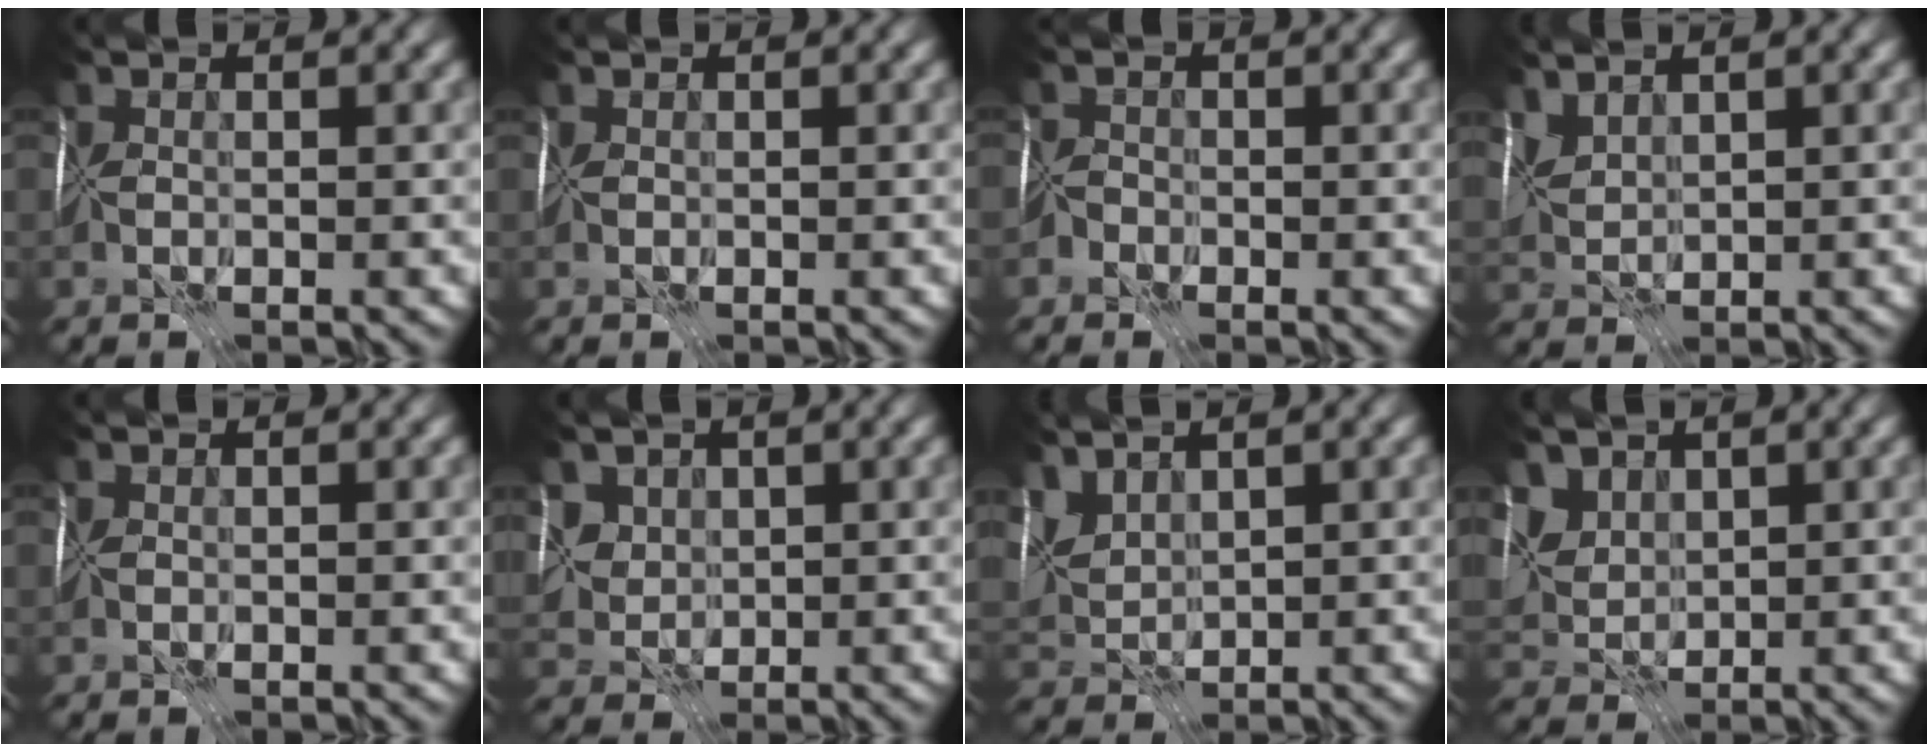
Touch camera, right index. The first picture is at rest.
{"total": 0.0}
{"total": 0.9, "force": [-0.7, 0.5, -0.2], "torque": [0.011, 0.006, -0.018]}
{"total": 2.8, "force": [2.0, 1.3, 1.5], "torque": [-0.041, 0.009, 0.045]}
{"total": 0.0}
{"total": 4.0, "force": [1.9, 3.2, 1.6], "torque": [-0.046, 0.005, 0.054]}
{"total": 4.3, "force": [2.9, 2.2, 2.2], "torque": [-0.058, 0.011, 0.061]}
{"total": 5.0, "force": [2.7, 3.5, 2.4], "torque": [-0.067, 0.011, 0.062]}